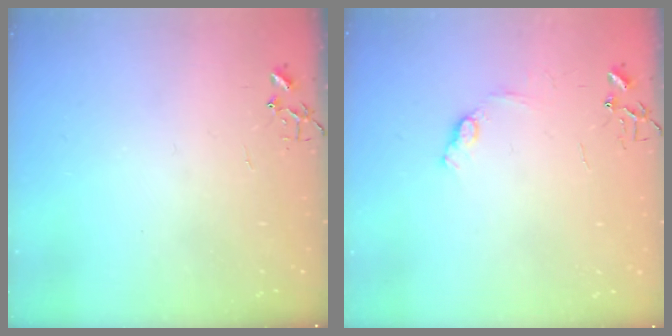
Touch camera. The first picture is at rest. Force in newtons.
{"total": 7.2, "press": 7.1, "slide": 0.8}